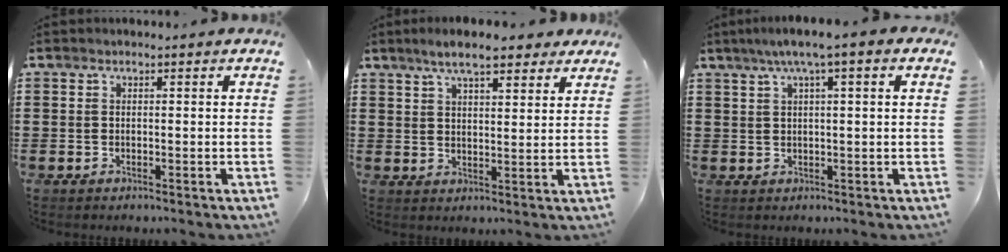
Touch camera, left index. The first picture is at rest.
{"total": 7.1, "force": [5.5, 2.0, 4.0], "torque": [-0.083, -0.002, 0.099]}
{"total": 3.7, "force": [1.3, 0.0, 3.5], "torque": [-0.069, 0.001, 0.018]}